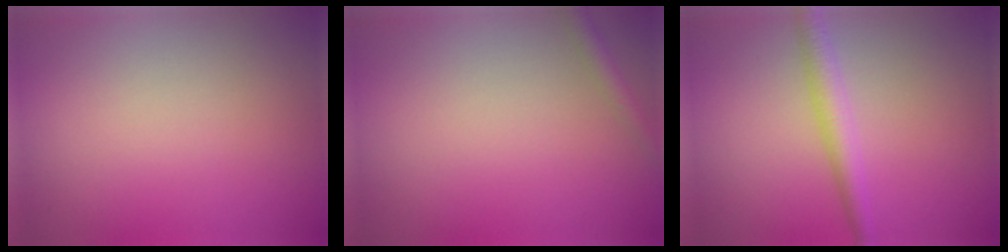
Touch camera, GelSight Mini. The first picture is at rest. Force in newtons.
{"total": 1.5, "press": 1.5, "slide": 0.1}
{"total": 2.7, "press": 2.7, "slide": 0.0}